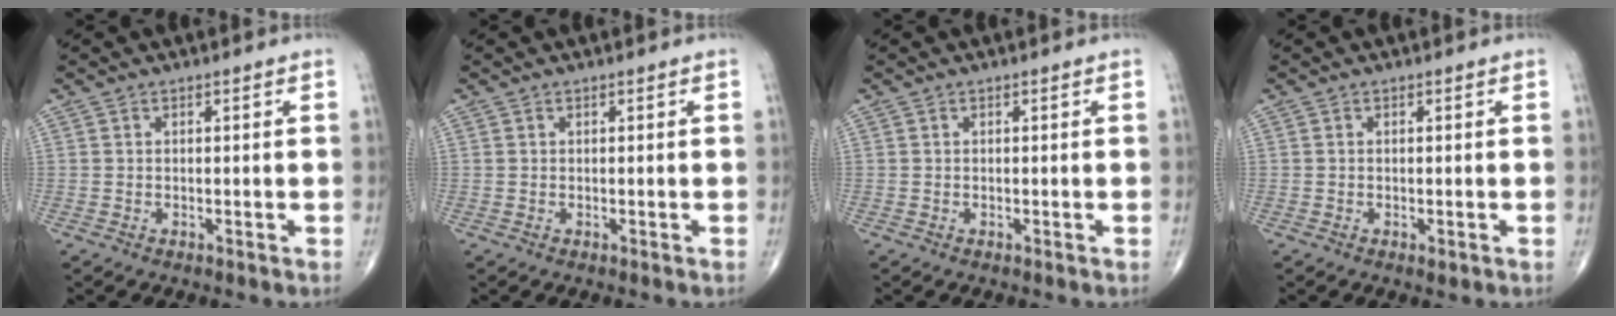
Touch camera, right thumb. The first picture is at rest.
{"total": 0.0}
{"total": 0.0}
{"total": 1.0, "force": [-0.2, 0.4, 0.8], "torque": [-0.012, -0.003, -0.001]}